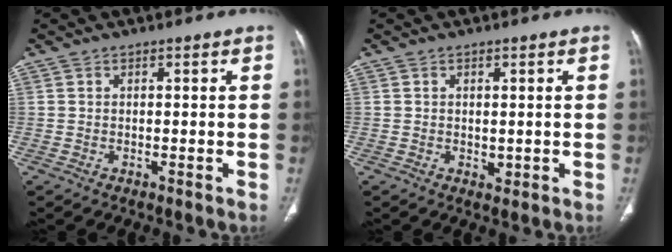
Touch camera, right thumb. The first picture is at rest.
{"total": 1.2, "force": [0.2, 0.9, 0.7], "torque": [-0.008, -0.003, 0.006]}